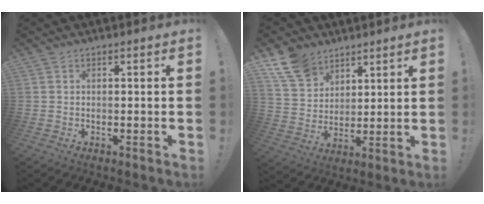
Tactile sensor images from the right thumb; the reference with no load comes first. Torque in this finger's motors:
{"motor_torque": [0.30, 0.36, -0.25, 0.47, 0.22]}